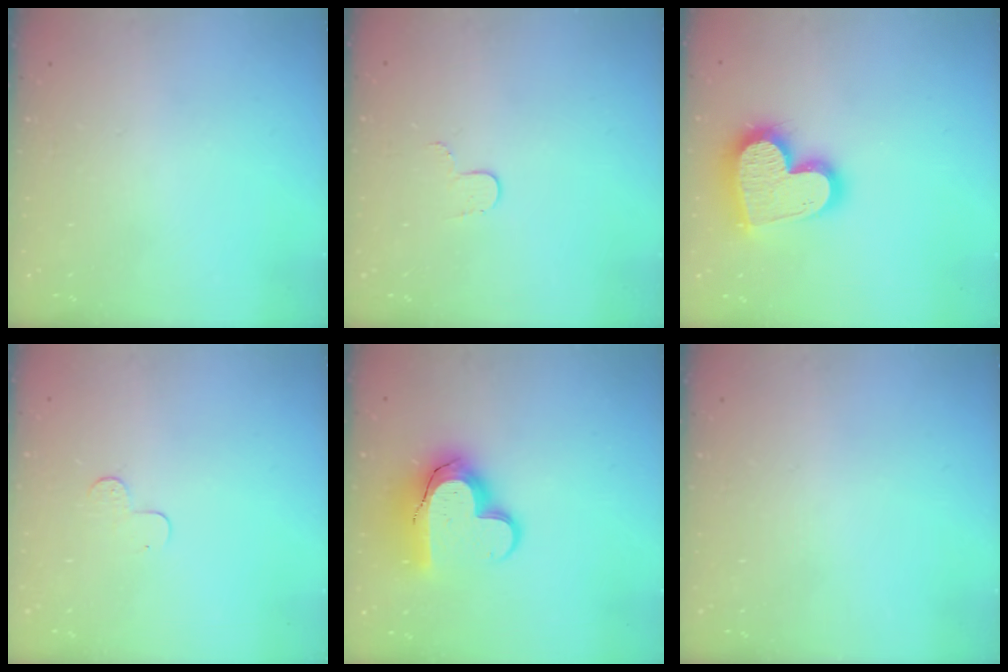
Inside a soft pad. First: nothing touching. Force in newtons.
{"total": 4.4, "press": 4.3, "slide": 0.5}
{"total": 21.6, "press": 21.5, "slide": 1.8}
{"total": 4.5, "press": 4.5, "slide": 0.4}
{"total": 18.5, "press": 18.5, "slide": 1.5}
{"total": 0.0}